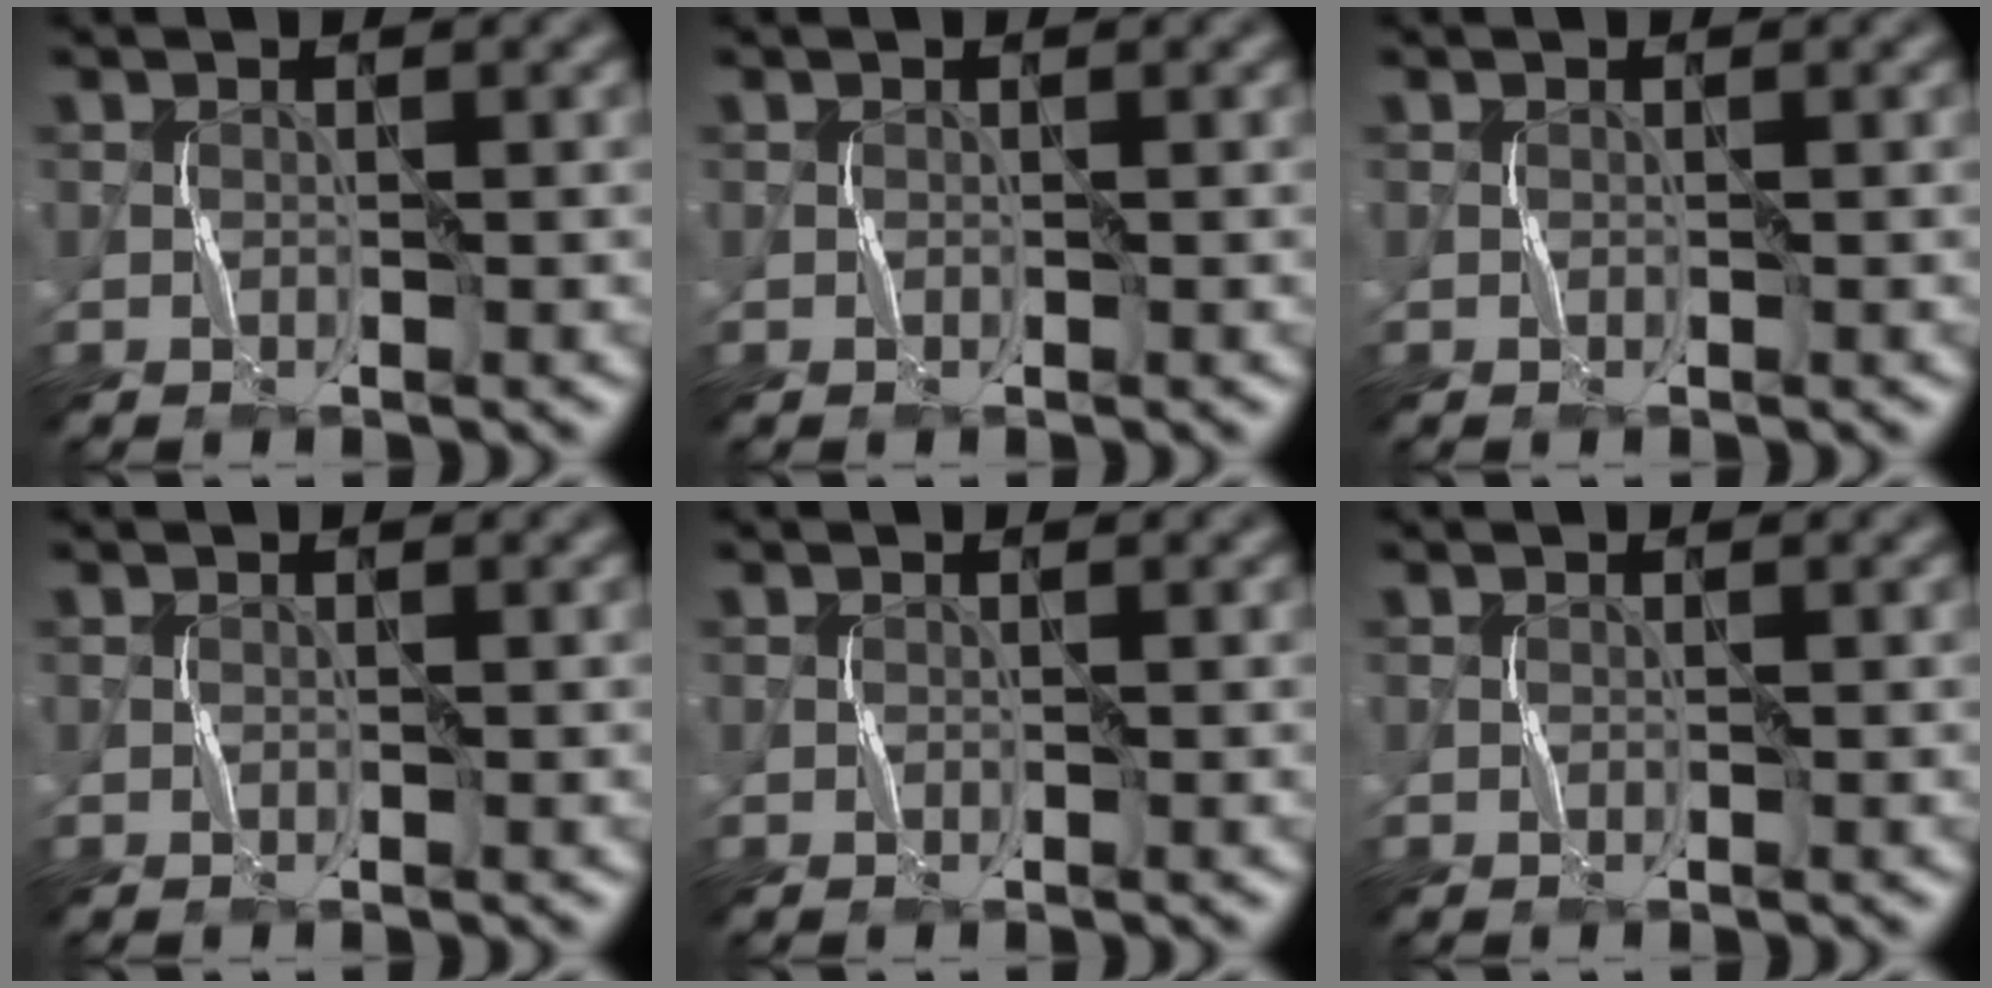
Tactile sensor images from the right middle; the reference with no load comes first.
{"total": 0.0}
{"total": 0.0}
{"total": 0.0}
{"total": 0.0}
{"total": 0.0}